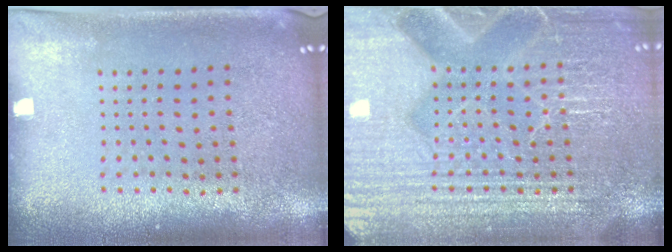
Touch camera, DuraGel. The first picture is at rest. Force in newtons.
{"total": 7.6, "press": 7.5, "slide": 1.0}